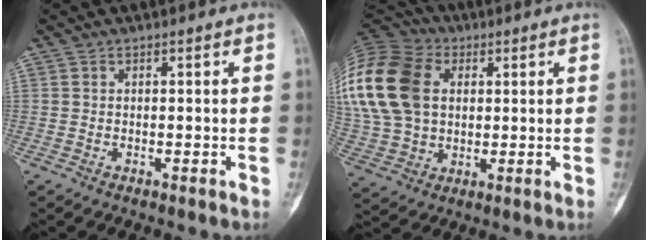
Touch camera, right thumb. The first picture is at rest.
{"total": 25.3, "force": [5.6, 18.3, 16.5], "torque": [-0.375, 0.038, 0.112]}